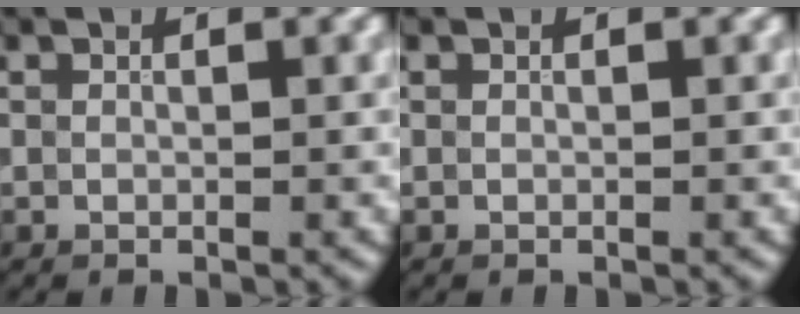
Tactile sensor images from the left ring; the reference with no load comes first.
{"total": 0.0}